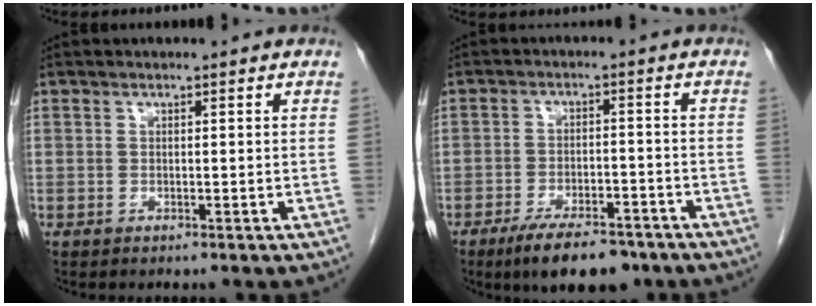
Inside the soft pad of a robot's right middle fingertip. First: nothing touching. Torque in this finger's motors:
{"motor_torque": [1.28, -0.86, 0.45, 0.12]}